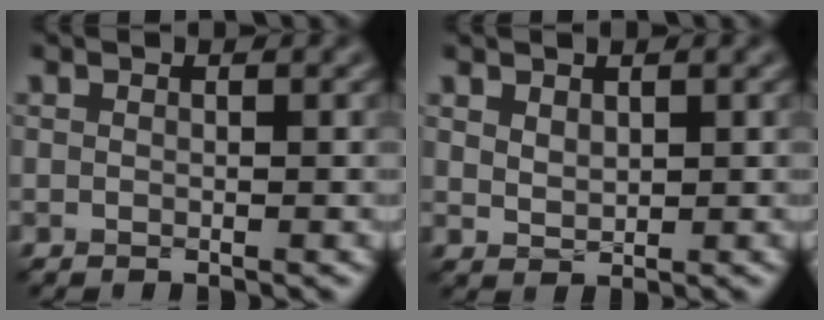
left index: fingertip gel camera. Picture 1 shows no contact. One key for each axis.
{"total": 1.4, "fx": 0.9, "fy": 0.8, "fz": 0.7, "tx": -0.016, "ty": -0.001, "tz": 0.021}